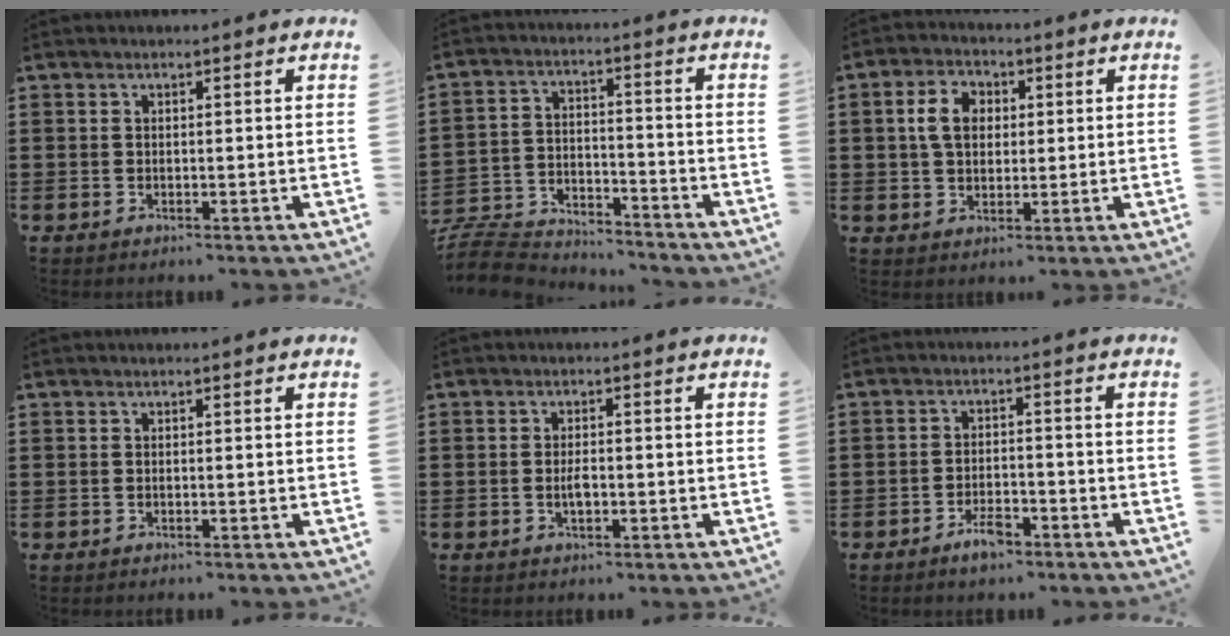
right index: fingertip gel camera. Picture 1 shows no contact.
{"total": 7.9, "force": [-7.7, 1.4, 1.2], "torque": [-0.041, 0.012, -0.158]}
{"total": 6.0, "force": [1.0, 4.4, 4.0], "torque": [-0.091, 0.012, 0.012]}
{"total": 0.0}
{"total": 2.4, "force": [-0.5, 0.9, 2.1], "torque": [-0.039, 0.004, -0.009]}
{"total": 3.8, "force": [-2.7, 1.3, 2.3], "torque": [-0.044, 0.008, -0.053]}